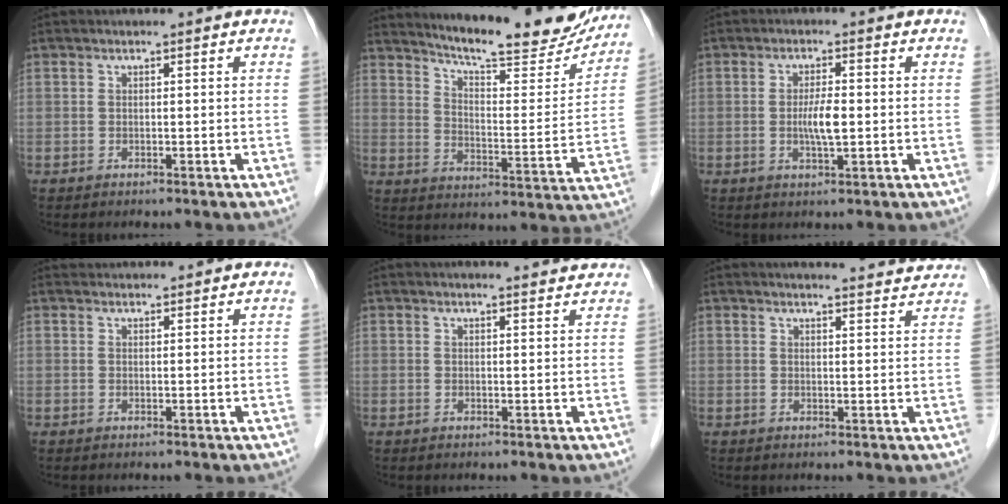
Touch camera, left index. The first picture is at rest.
{"total": 20.8, "force": [18.9, 2.7, 8.3], "torque": [-0.116, -0.044, 0.250]}
{"total": 3.7, "force": [-0.3, 0.5, 3.7], "torque": [-0.072, -0.004, -0.006]}
{"total": 2.9, "force": [2.9, 0.5, 0.2], "torque": [-0.007, 0.029, 0.043]}
{"total": 5.3, "force": [5.1, 0.4, 1.2], "torque": [-0.014, 0.008, 0.048]}
{"total": 10.4, "force": [10.2, 0.7, 2.1], "torque": [-0.013, -0.006, 0.103]}